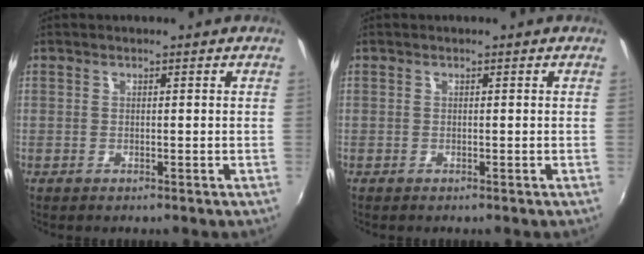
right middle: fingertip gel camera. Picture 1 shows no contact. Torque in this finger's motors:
{"motor_torque": [0.04, 0.03, -0.01, 0.00]}